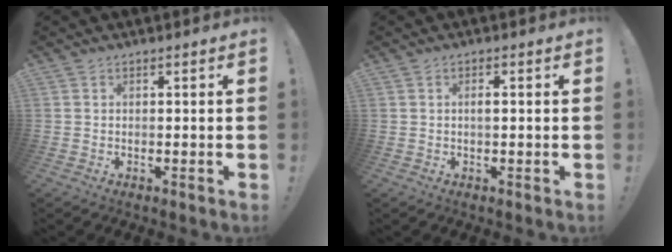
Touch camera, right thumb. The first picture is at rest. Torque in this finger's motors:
{"motor_torque": [-0.18, -0.15, 0.21, -0.06, 0.00]}